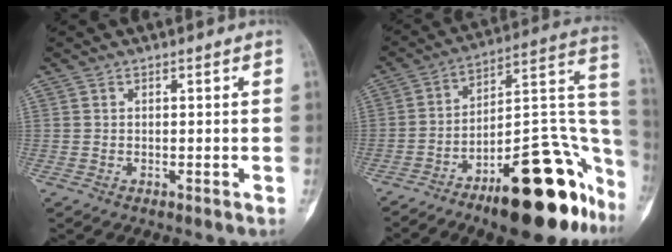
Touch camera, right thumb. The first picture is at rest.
{"total": 27.4, "force": [-14.6, 9.5, 21.1], "torque": [-0.206, 0.098, -0.214]}